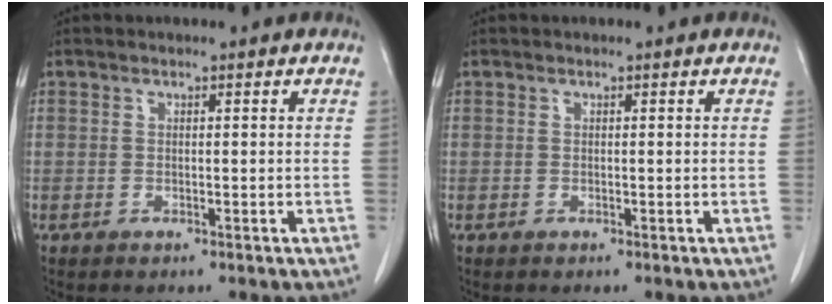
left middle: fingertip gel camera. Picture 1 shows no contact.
{"total": 0.0}